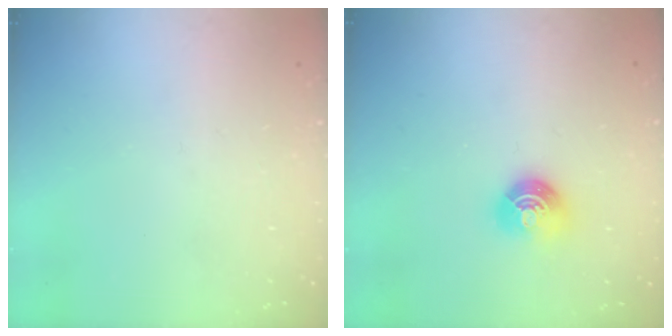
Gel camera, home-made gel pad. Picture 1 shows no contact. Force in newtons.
{"total": 8.1, "press": 8.0, "slide": 1.1}